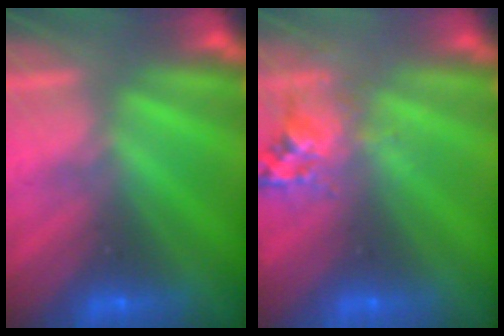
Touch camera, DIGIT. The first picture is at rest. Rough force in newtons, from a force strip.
{"total": 2.5}